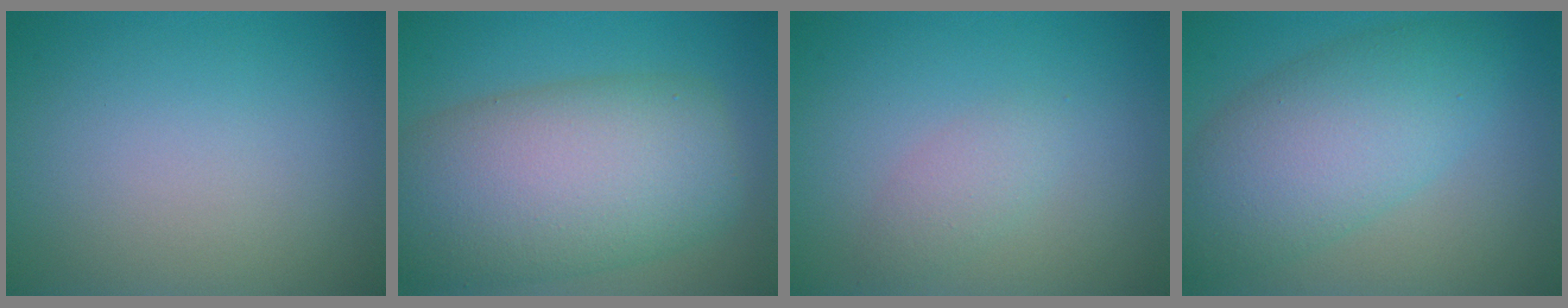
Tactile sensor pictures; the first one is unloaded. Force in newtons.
{"total": 11.9, "press": 11.9, "slide": 0.3}
{"total": 1.7, "press": 1.7, "slide": 0.0}
{"total": 7.5, "press": 7.5, "slide": 0.3}